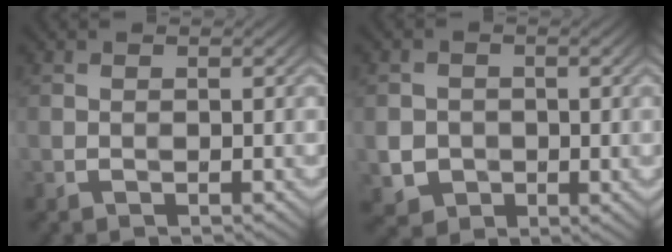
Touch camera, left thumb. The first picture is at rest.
{"total": 3.1, "force": [-0.5, 2.9, 0.8], "torque": [-0.019, -0.010, -0.005]}